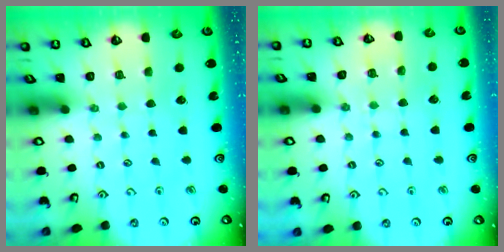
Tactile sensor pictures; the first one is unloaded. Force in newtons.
{"total": 5.9, "press": 5.9, "slide": 0.6}